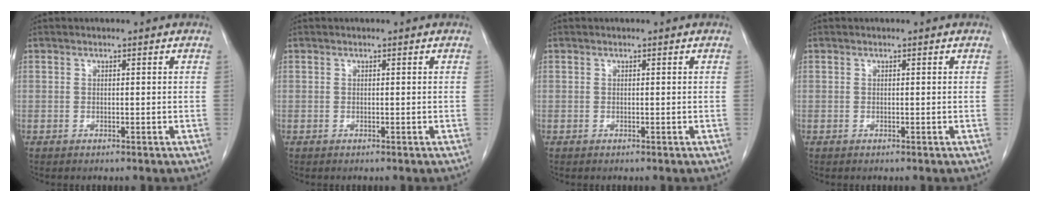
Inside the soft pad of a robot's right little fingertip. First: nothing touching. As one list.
[{"total": 0.0}, {"total": 0.0}, {"total": 0.0}]